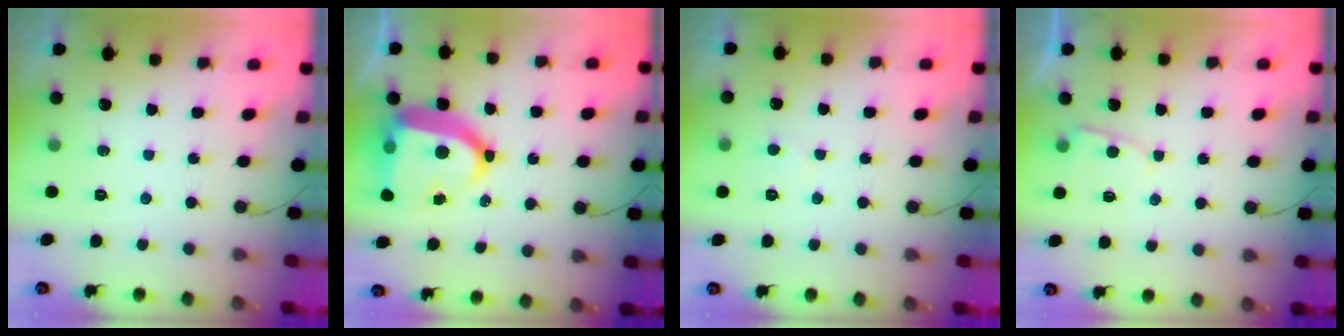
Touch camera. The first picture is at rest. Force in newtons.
{"total": 17.6, "press": 17.5, "slide": 1.6}
{"total": 2.3, "press": 2.3, "slide": 0.3}
{"total": 3.0, "press": 2.9, "slide": 0.3}